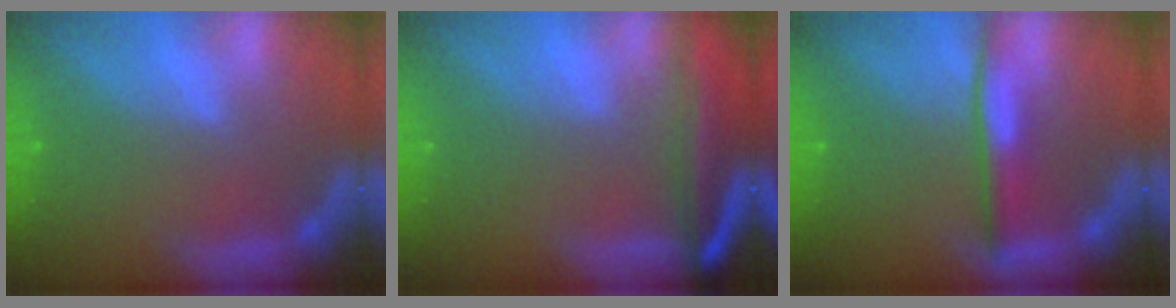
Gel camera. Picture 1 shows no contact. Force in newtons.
{"total": 9.0}
{"total": 3.4}